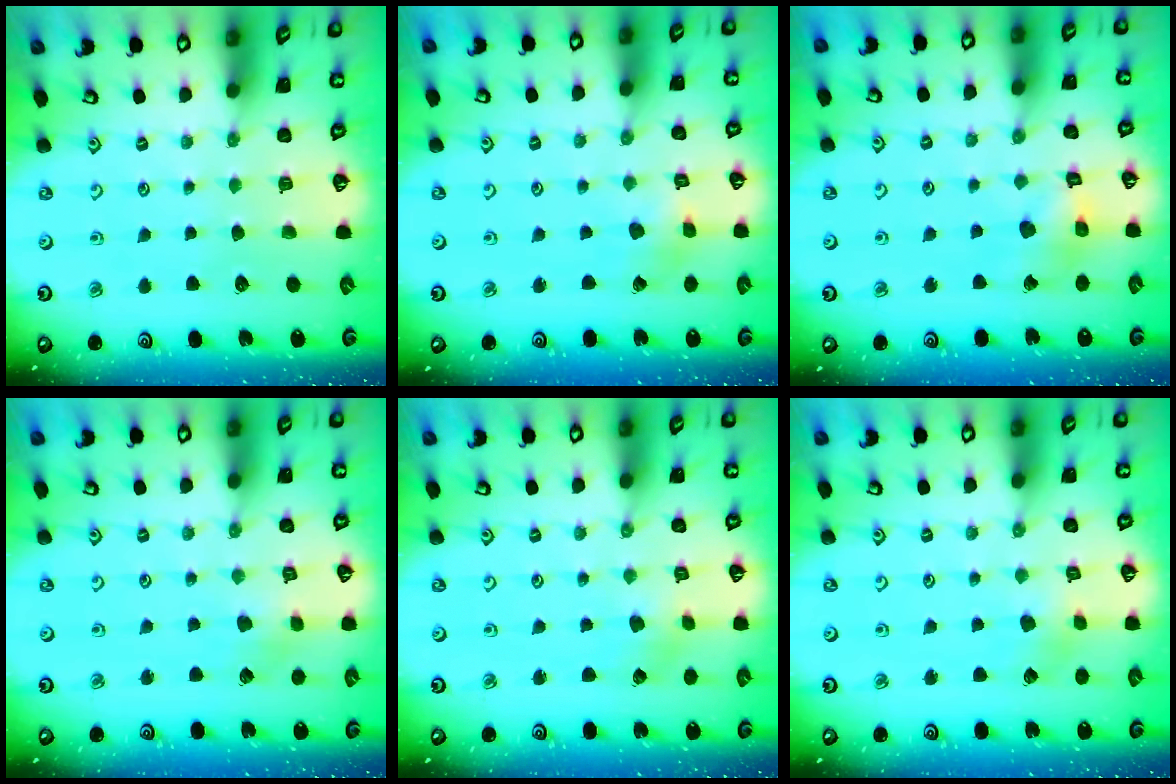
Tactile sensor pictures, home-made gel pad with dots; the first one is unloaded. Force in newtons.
{"total": 2.0, "press": 2.0, "slide": 0.3}
{"total": 8.7, "press": 8.6, "slide": 0.9}
{"total": 2.8, "press": 2.8, "slide": 0.6}
{"total": 1.9, "press": 1.9, "slide": 0.2}
{"total": 2.7, "press": 2.6, "slide": 0.7}